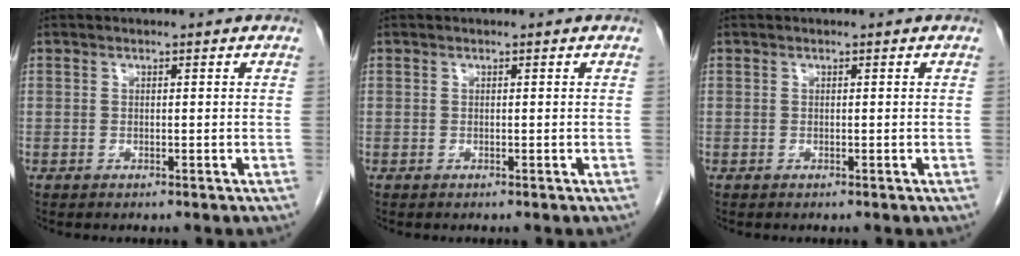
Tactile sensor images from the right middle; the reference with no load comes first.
{"total": 0.0}
{"total": 0.0}